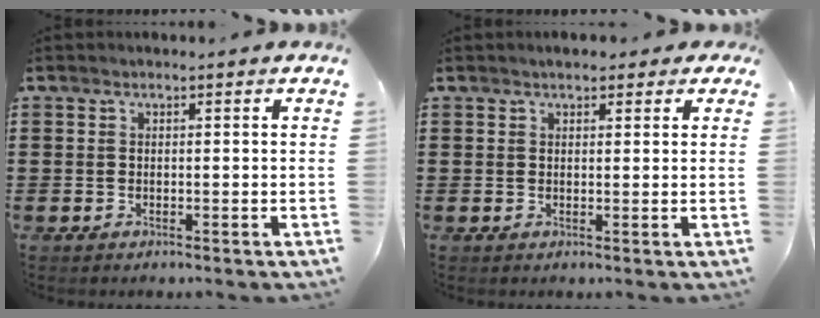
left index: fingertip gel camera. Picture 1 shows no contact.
{"total": 1.8, "force": [1.5, 0.8, 0.7], "torque": [-0.018, 0.010, 0.027]}